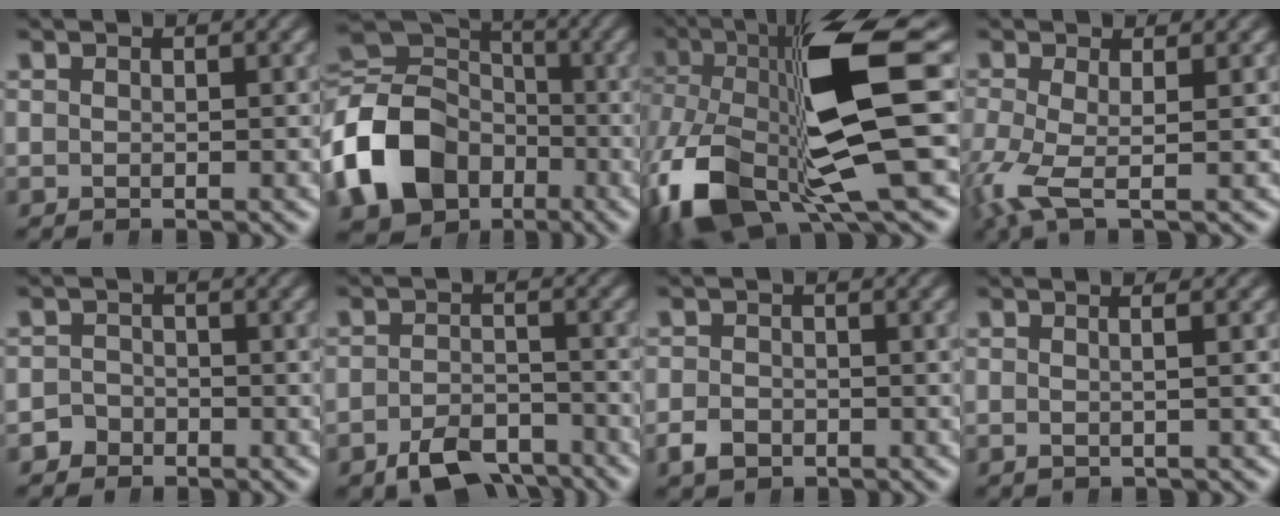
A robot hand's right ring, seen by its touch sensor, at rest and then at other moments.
{"total": 10.7, "force": [-1.9, 8.9, 5.7], "torque": [-0.116, -0.035, -0.024]}
{"total": 15.3, "force": [-1.5, 6.5, 13.8], "torque": [-0.253, -0.008, -0.006]}
{"total": 3.7, "force": [-0.9, 1.5, 3.3], "torque": [-0.097, -0.030, -0.003]}
{"total": 2.3, "force": [-1.7, 1.5, -0.2], "torque": [0.000, -0.010, -0.030]}
{"total": 5.2, "force": [-4.4, 2.1, 1.7], "torque": [-0.007, -0.010, -0.074]}
{"total": 1.9, "force": [-1.3, 1.2, 0.6], "torque": [-0.011, -0.012, -0.020]}
{"total": 1.2, "force": [0.1, -0.6, 1.1], "torque": [-0.018, 0.000, 0.002]}